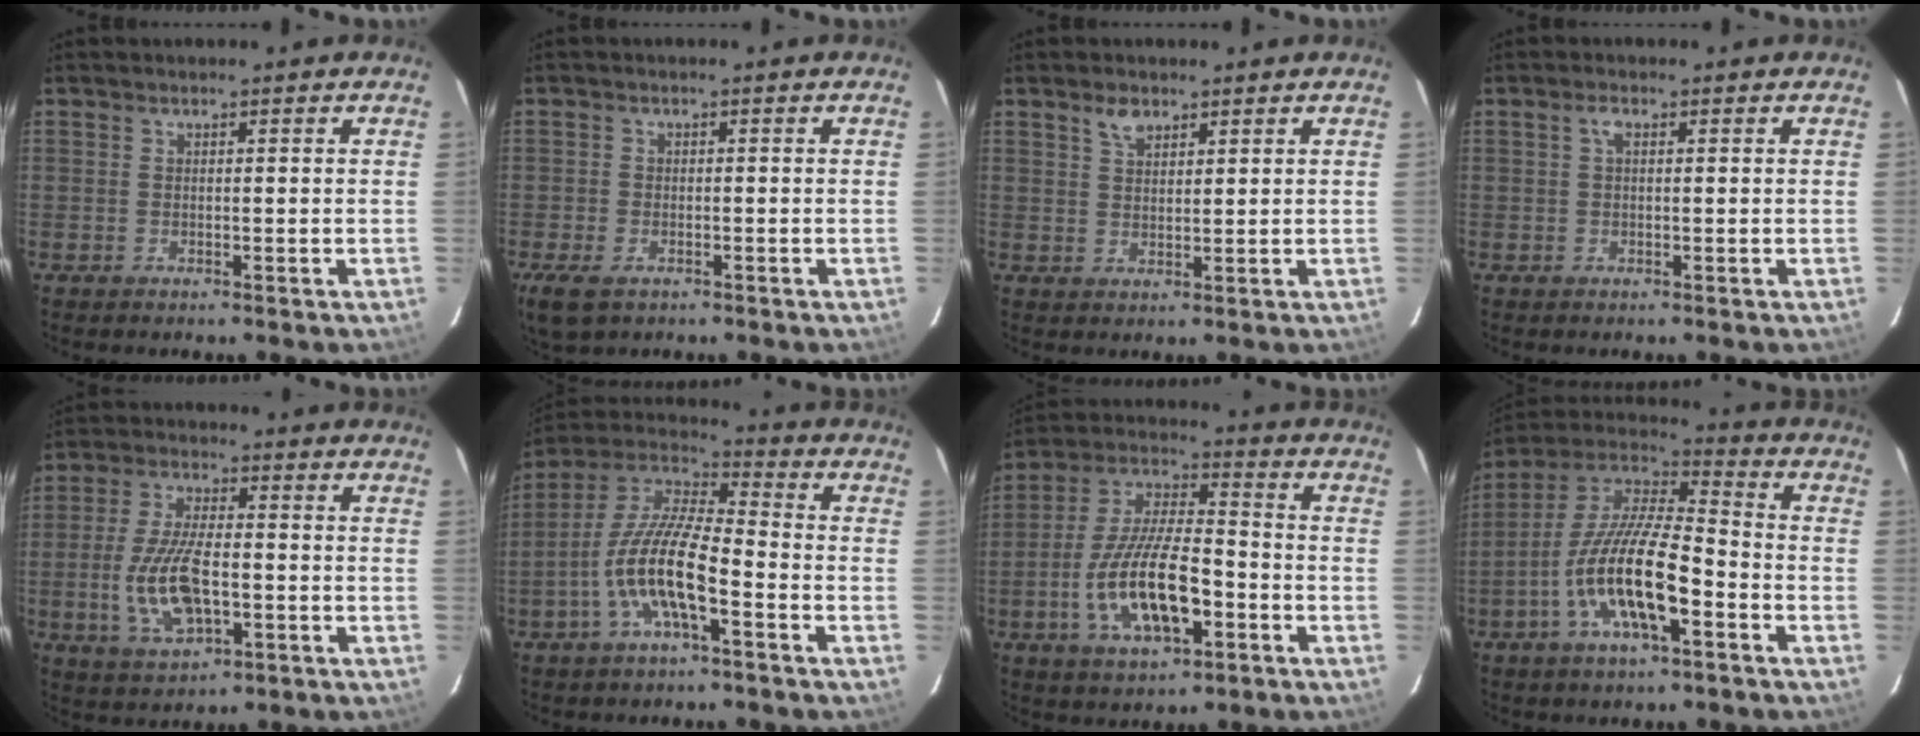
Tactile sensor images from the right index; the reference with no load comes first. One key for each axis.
{"total": 5.5, "fx": -3.2, "fy": 3.1, "fz": 3.2, "tx": -0.076, "ty": -0.017, "tz": -0.058}
{"total": 3.1, "fx": 2.1, "fy": 1.6, "fz": 1.6, "tx": -0.026, "ty": 0.007, "tz": 0.040}
{"total": 1.4, "fx": 0.4, "fy": 0.6, "fz": 1.3, "tx": -0.026, "ty": 0.006, "tz": 0.005}
{"total": 12.0, "fx": -2.8, "fy": 5.1, "fz": 10.5, "tx": -0.219, "ty": -0.005, "tz": -0.048}
{"total": 13.1, "fx": -5.2, "fy": 3.3, "fz": 11.6, "tx": -0.236, "ty": 0.000, "tz": -0.105}
{"total": 16.0, "fx": -5.6, "fy": 5.8, "fz": 13.8, "tx": -0.281, "ty": -0.005, "tz": -0.098}
{"total": 16.2, "fx": -6.3, "fy": 4.4, "fz": 14.2, "tx": -0.279, "ty": -0.009, "tz": -0.126}